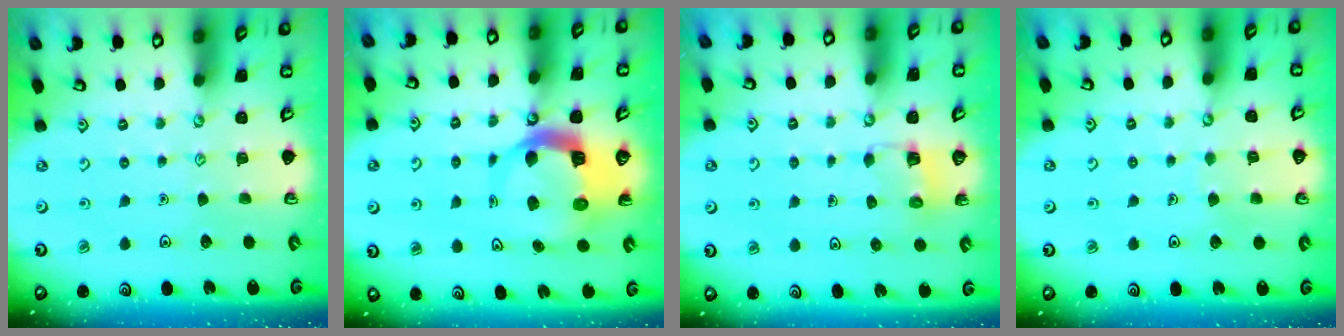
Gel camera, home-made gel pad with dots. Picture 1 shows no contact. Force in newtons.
{"total": 8.0, "press": 8.0, "slide": 1.1}
{"total": 3.1, "press": 3.1, "slide": 0.2}
{"total": 3.4, "press": 3.4, "slide": 0.3}